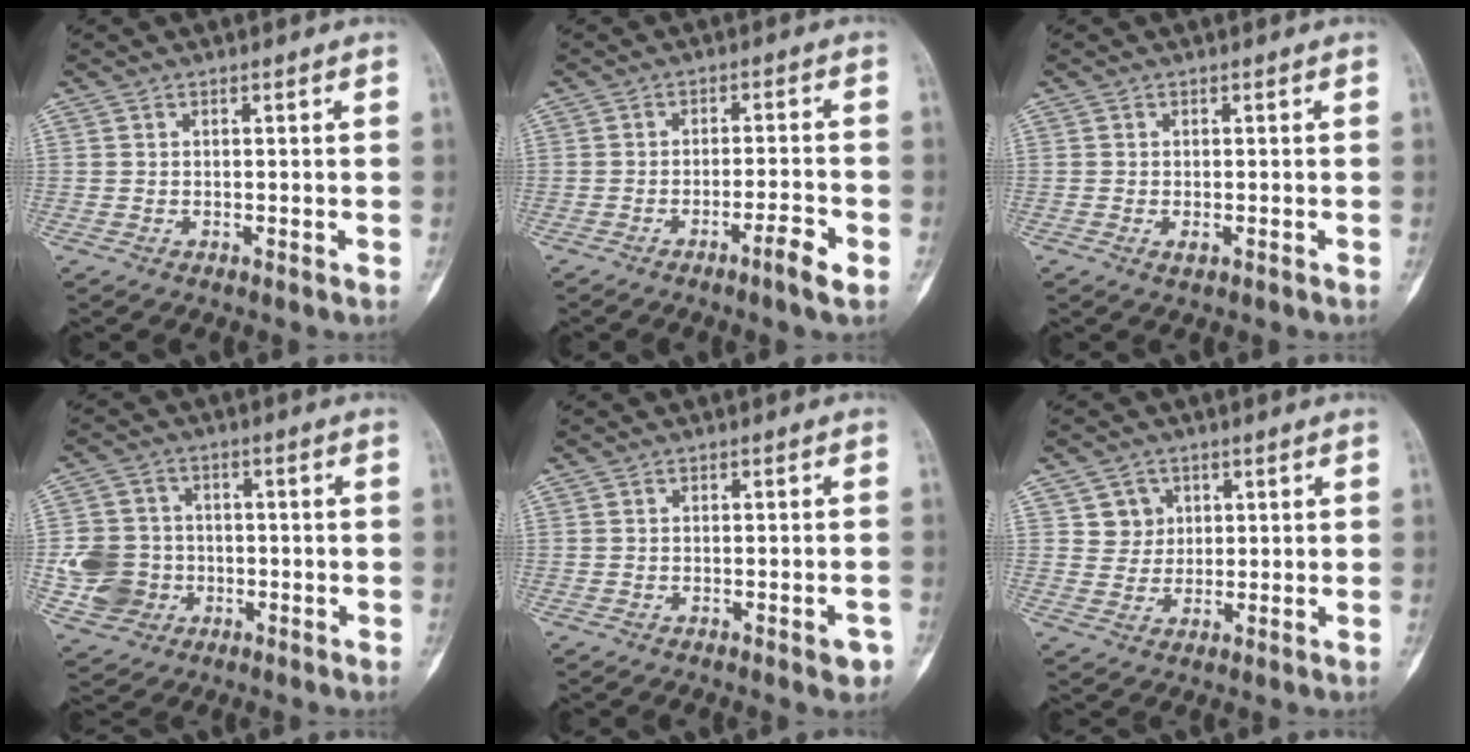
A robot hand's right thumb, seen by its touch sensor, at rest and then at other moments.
{"total": 4.7, "force": [-2.7, 0.0, 3.9], "torque": [-0.073, 0.017, -0.045]}
{"total": 1.0, "force": [-0.4, 0.4, 0.8], "torque": [-0.007, -0.005, -0.008]}
{"total": 9.7, "force": [-1.8, 8.8, 3.6], "torque": [-0.051, 0.013, -0.028]}
{"total": 2.6, "force": [-1.4, 0.8, 2.1], "torque": [-0.022, 0.008, -0.015]}
{"total": 4.1, "force": [1.6, 3.7, 0.4], "torque": [0.017, -0.005, 0.025]}